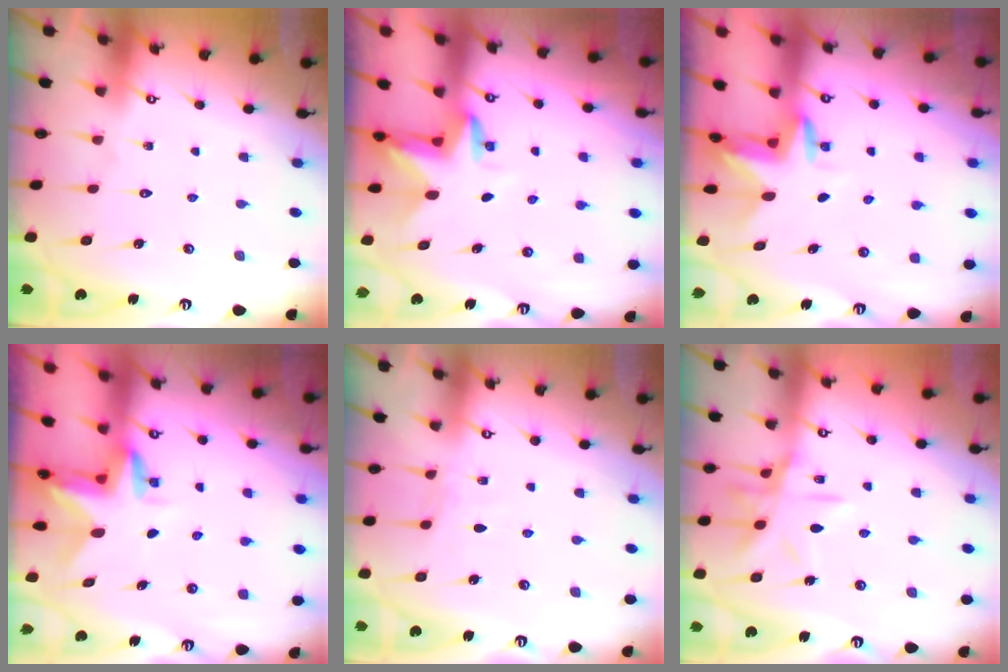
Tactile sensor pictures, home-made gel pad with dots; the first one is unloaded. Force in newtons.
{"total": 3.3, "press": 3.3, "slide": 0.1}
{"total": 2.7, "press": 2.7, "slide": 0.2}
{"total": 3.1, "press": 3.0, "slide": 0.4}
{"total": 2.9, "press": 2.9, "slide": 0.5}
{"total": 12.7, "press": 12.7, "slide": 0.8}